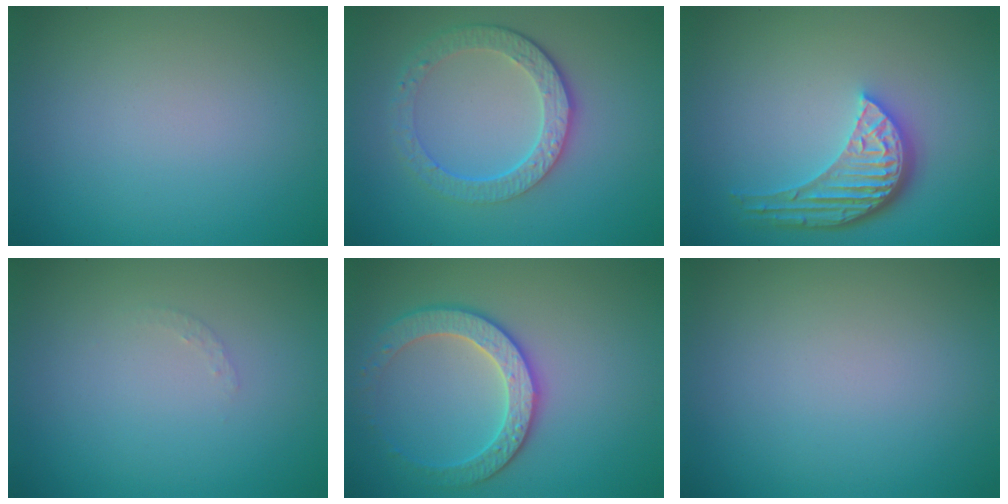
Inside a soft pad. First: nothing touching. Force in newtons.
{"total": 4.5, "press": 3.3, "slide": 3.1}
{"total": 5.2, "press": 3.9, "slide": 3.5}
{"total": 0.7, "press": 0.7, "slide": 0.1}
{"total": 3.6, "press": 3.5, "slide": 0.8}
{"total": 0.0}